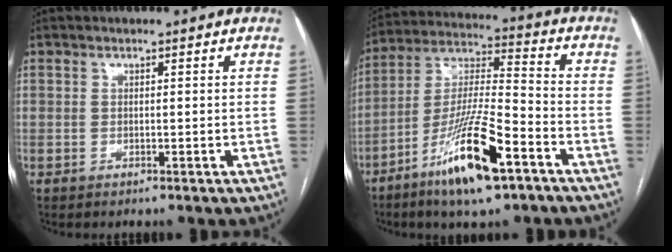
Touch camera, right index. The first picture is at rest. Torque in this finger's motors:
{"motor_torque": [1.55, -0.57, 0.76, 0.21]}